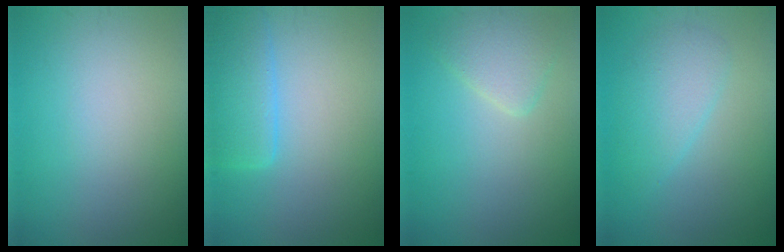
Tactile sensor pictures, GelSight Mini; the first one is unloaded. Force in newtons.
{"total": 3.5, "press": 3.5, "slide": 0.3}
{"total": 2.4, "press": 2.4, "slide": 0.2}
{"total": 2.9, "press": 2.9, "slide": 0.2}